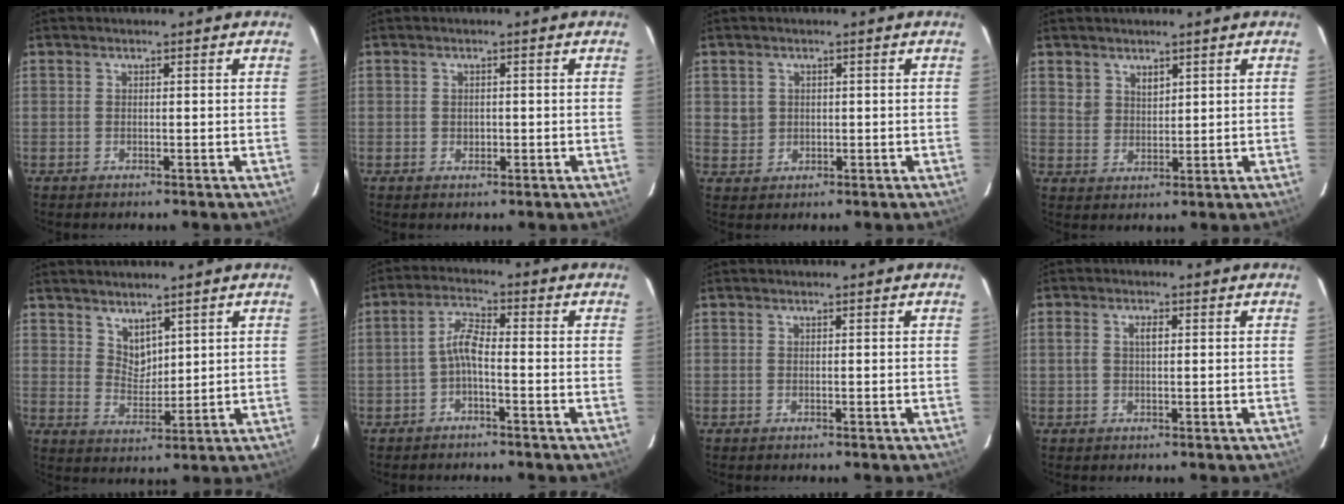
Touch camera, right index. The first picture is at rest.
{"total": 1.5, "force": [-0.2, 1.3, 0.7], "torque": [-0.008, 0.001, -0.002]}
{"total": 3.0, "force": [0.5, 3.0, 0.6], "torque": [-0.009, 0.007, 0.011]}
{"total": 3.8, "force": [2.5, 2.7, 0.9], "torque": [-0.009, 0.005, 0.049]}
{"total": 4.8, "force": [3.7, 2.6, 1.6], "torque": [-0.018, -0.004, 0.074]}
{"total": 3.9, "force": [-1.7, 1.0, 3.3], "torque": [-0.075, 0.012, -0.036]}
{"total": 0.0}
{"total": 2.6, "force": [0.4, 1.3, 2.2], "torque": [-0.041, 0.006, 0.008]}